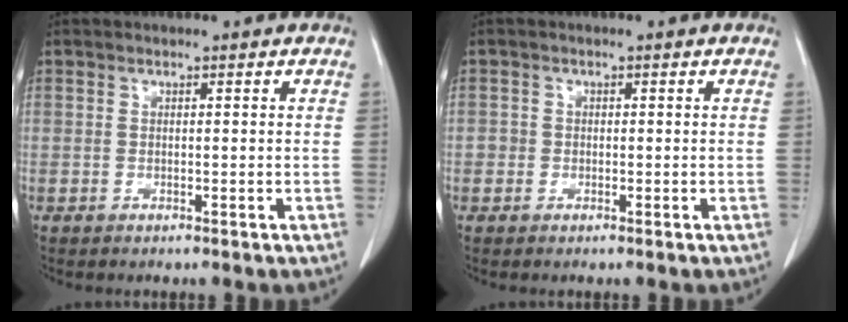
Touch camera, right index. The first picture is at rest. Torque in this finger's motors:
{"motor_torque": [-0.07, -0.02, -0.02, 0.00]}